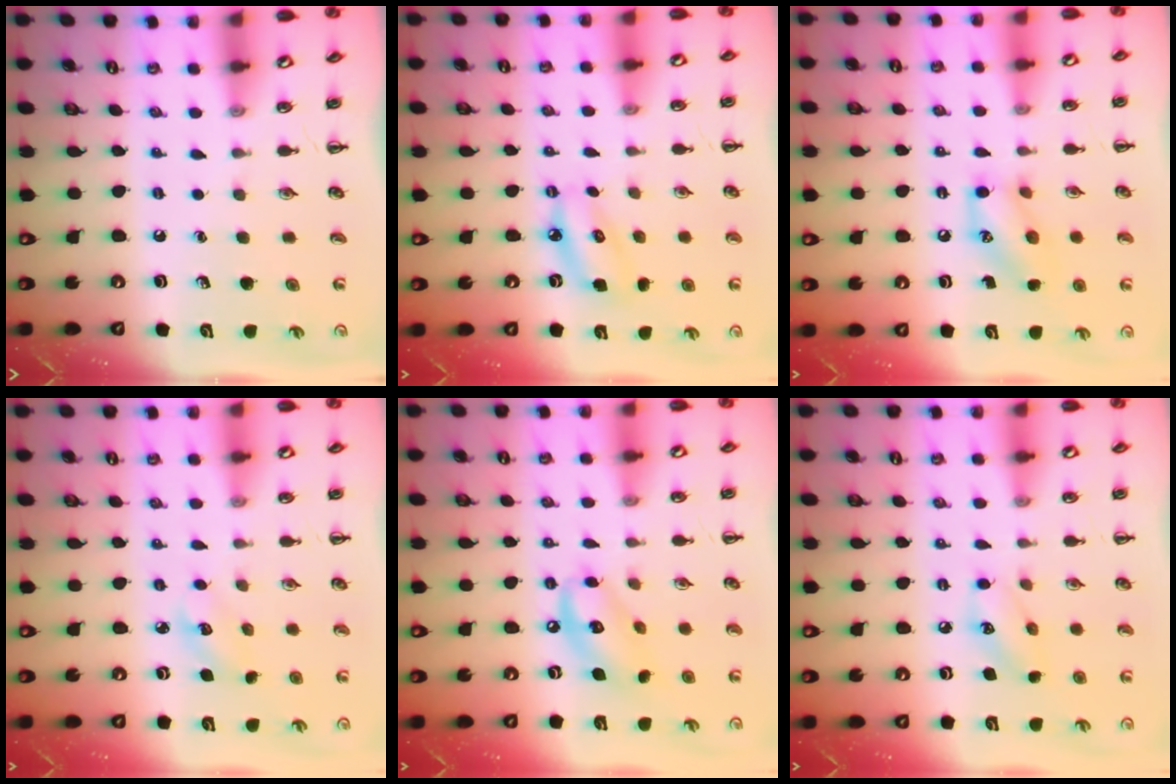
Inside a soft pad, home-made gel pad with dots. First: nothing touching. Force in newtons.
{"total": 7.2, "press": 7.0, "slide": 1.8}
{"total": 11.4, "press": 11.2, "slide": 1.8}
{"total": 4.1, "press": 3.9, "slide": 1.2}
{"total": 10.8, "press": 10.6, "slide": 2.1}
{"total": 7.0, "press": 7.0, "slide": 0.7}